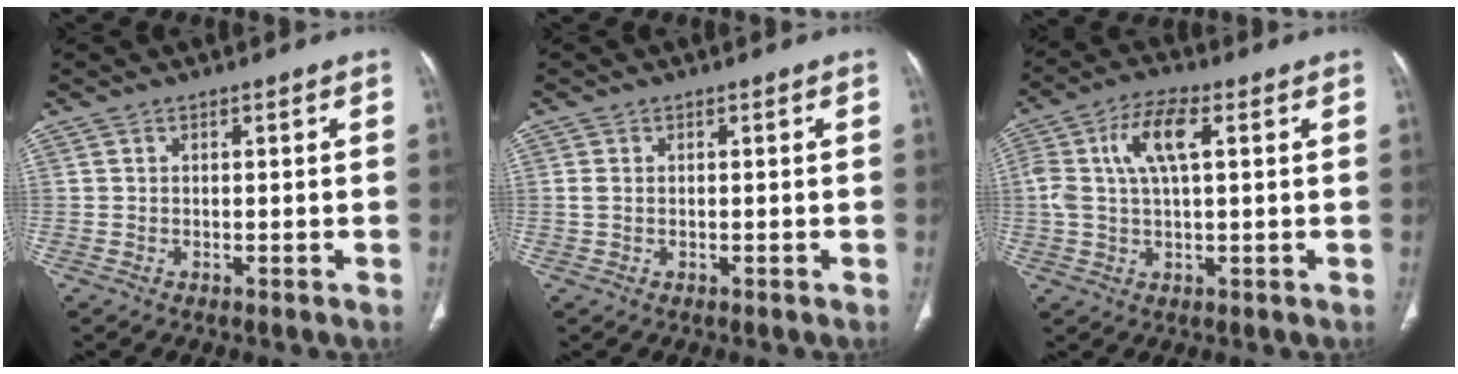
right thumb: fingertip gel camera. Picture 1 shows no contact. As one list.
[{"total": 0.9, "force": [0.0, 0.6, 0.7], "torque": [-0.025, 0.000, -0.001]}, {"total": 8.9, "force": [2.1, 3.6, 7.8], "torque": [-0.169, 0.018, 0.039]}]